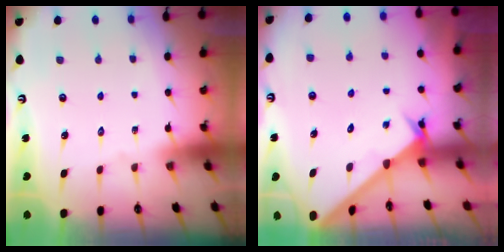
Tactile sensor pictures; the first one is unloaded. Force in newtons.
{"total": 2.0, "press": 2.0, "slide": 0.2}